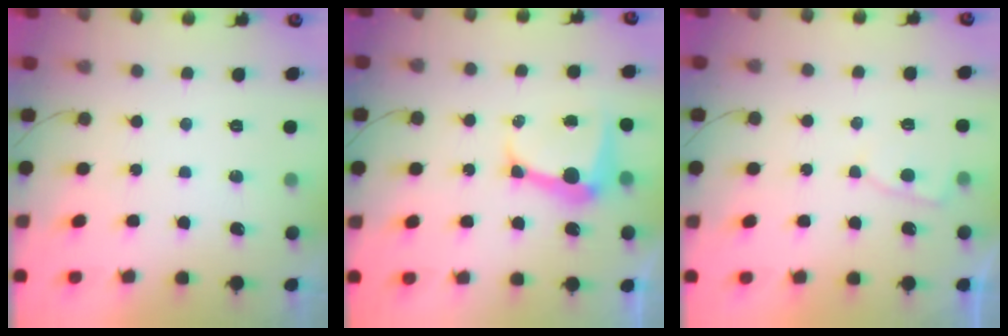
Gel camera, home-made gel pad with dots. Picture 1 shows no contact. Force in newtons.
{"total": 8.9, "press": 8.8, "slide": 1.1}
{"total": 3.4, "press": 3.4, "slide": 0.4}